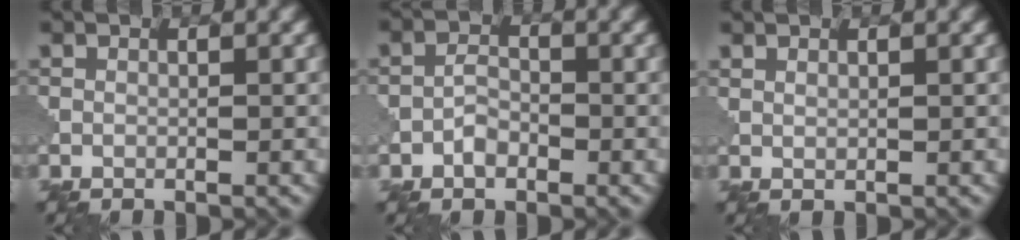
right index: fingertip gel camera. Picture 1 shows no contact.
{"total": 2.0, "force": [-1.1, 1.3, 1.0], "torque": [-0.018, 0.005, -0.023]}
{"total": 0.5, "force": [0.4, 0.2, 0.3], "torque": [-0.009, -0.001, 0.009]}